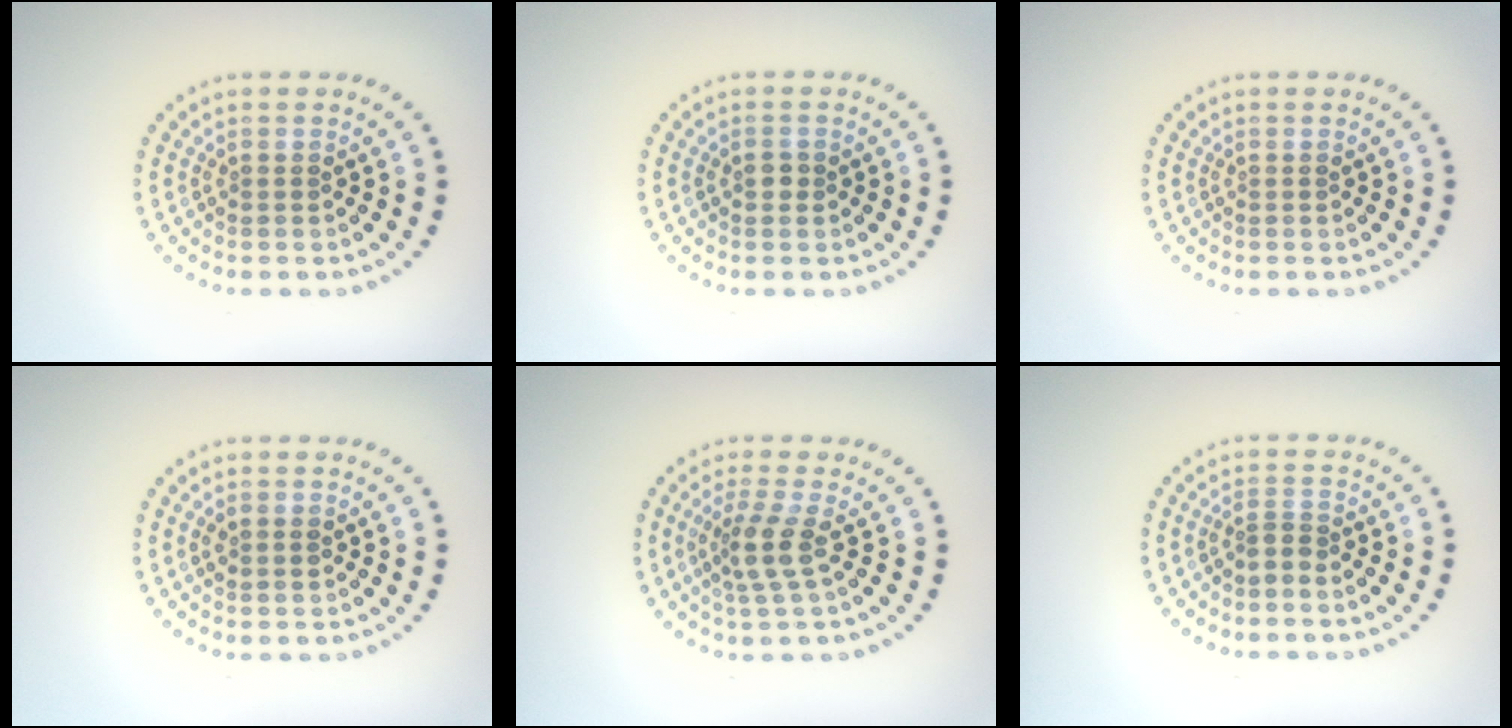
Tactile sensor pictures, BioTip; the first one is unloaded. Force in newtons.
{"total": 0.9, "press": 0.8, "slide": 0.1}
{"total": 0.0}
{"total": 0.9, "press": 0.8, "slide": 0.2}
{"total": 2.6, "press": 2.0, "slide": 1.8}
{"total": 1.1, "press": 0.7, "slide": 0.9}